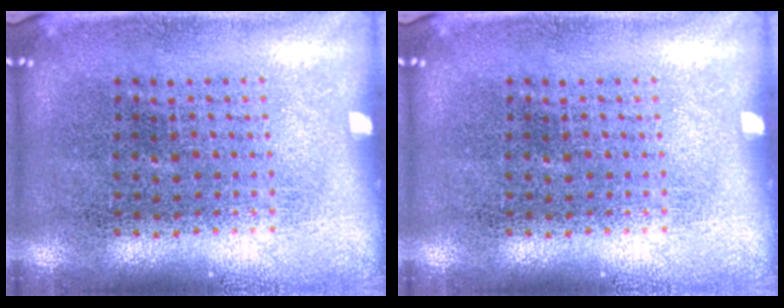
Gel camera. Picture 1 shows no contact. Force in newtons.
{"total": 0.0}